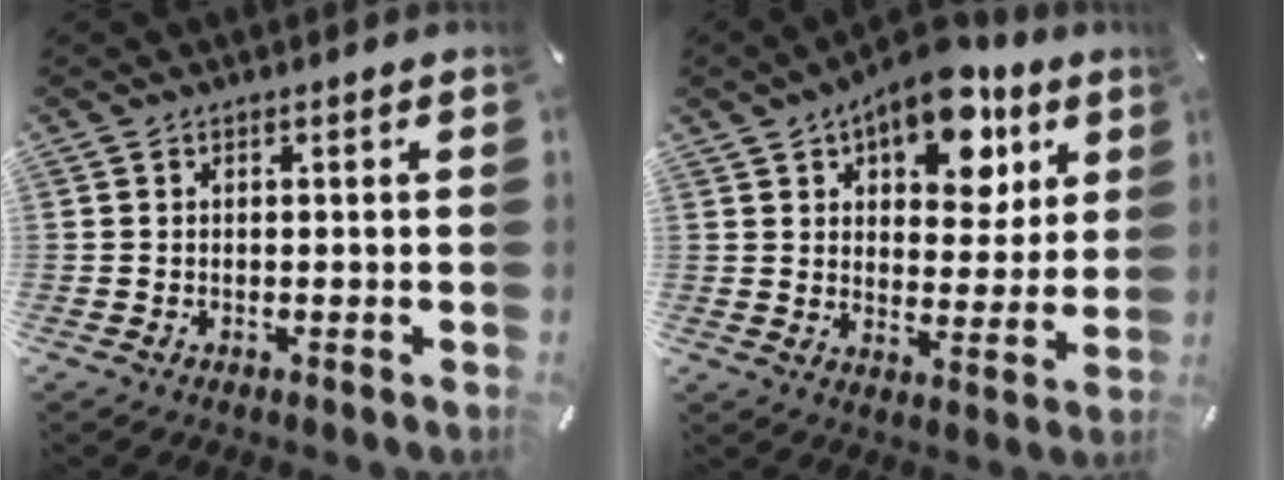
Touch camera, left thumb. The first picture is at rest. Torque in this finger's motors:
{"motor_torque": [2.28, 1.86, 1.90, -0.87, 0.16]}